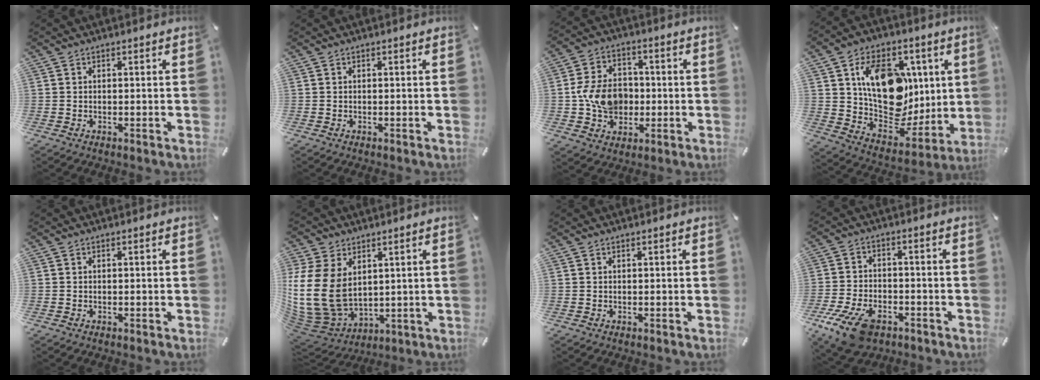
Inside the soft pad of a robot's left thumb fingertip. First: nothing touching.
{"total": 0.0}
{"total": 10.6, "force": [-1.1, 8.6, 6.0], "torque": [-0.125, 0.016, -0.017]}
{"total": 19.4, "force": [5.0, 14.5, 11.9], "torque": [-0.170, -0.031, 0.102]}
{"total": 0.0}
{"total": 17.1, "force": [2.2, 13.2, 10.6], "torque": [-0.260, -0.026, 0.044]}
{"total": 0.0}
{"total": 11.1, "force": [-6.4, 6.2, 6.6], "torque": [-0.140, 0.025, -0.116]}